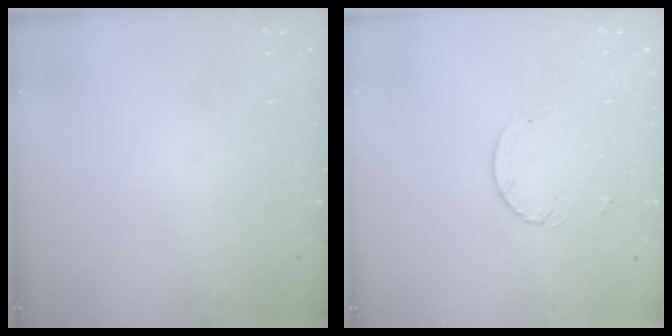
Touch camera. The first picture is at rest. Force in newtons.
{"total": 3.9, "press": 3.9, "slide": 0.4}